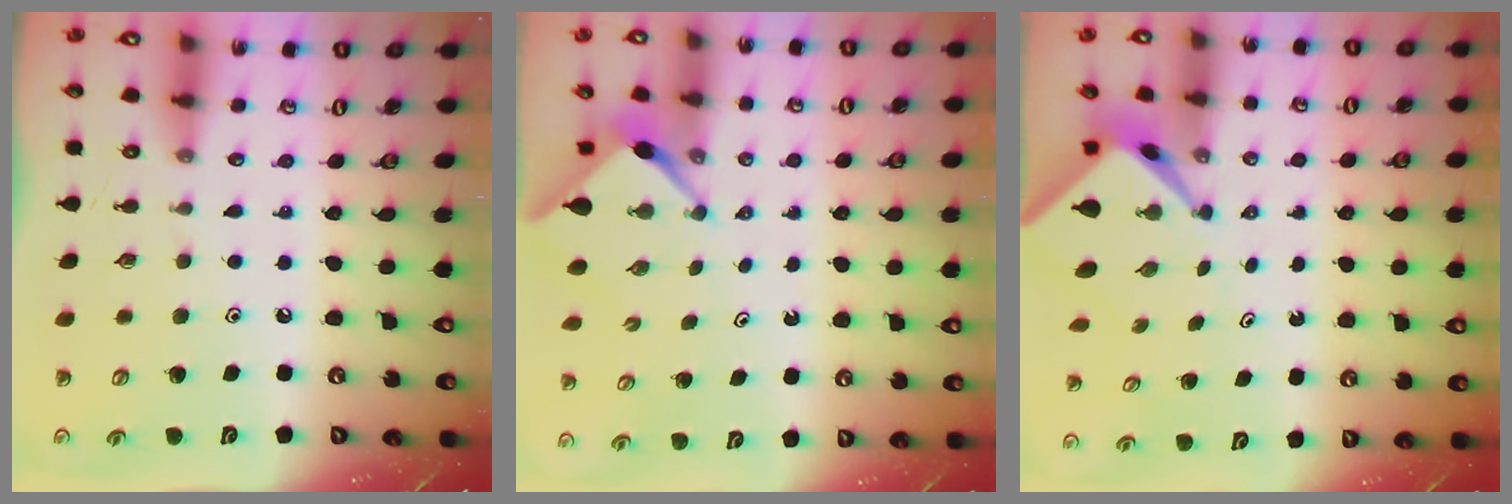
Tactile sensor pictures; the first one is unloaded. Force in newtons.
{"total": 2.6, "press": 2.6, "slide": 0.3}
{"total": 2.7, "press": 2.7, "slide": 0.2}